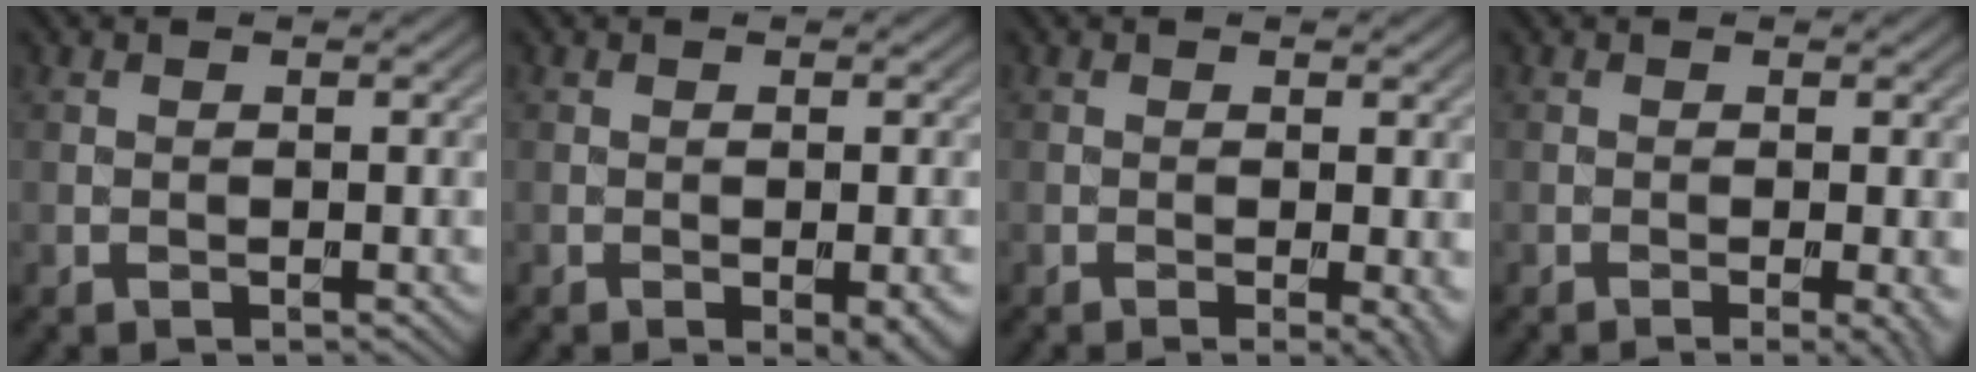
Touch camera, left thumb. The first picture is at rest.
{"total": 4.1, "force": [-2.0, 1.2, 3.4], "torque": [-0.048, -0.005, -0.022]}
{"total": 2.4, "force": [-0.5, 0.4, 2.3], "torque": [-0.032, -0.005, -0.008]}
{"total": 2.5, "force": [-0.7, 0.4, 2.4], "torque": [-0.032, -0.001, -0.013]}